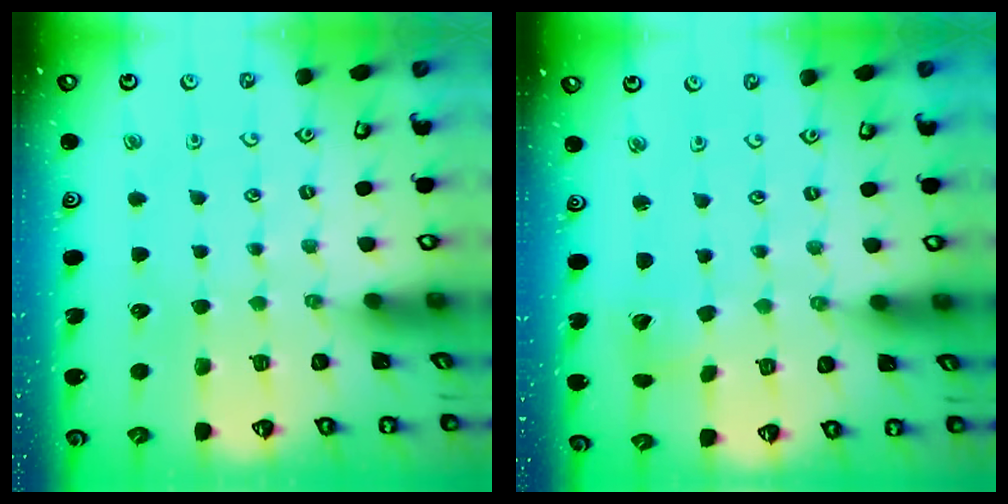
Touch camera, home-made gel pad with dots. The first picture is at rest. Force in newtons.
{"total": 2.6, "press": 2.6, "slide": 0.3}